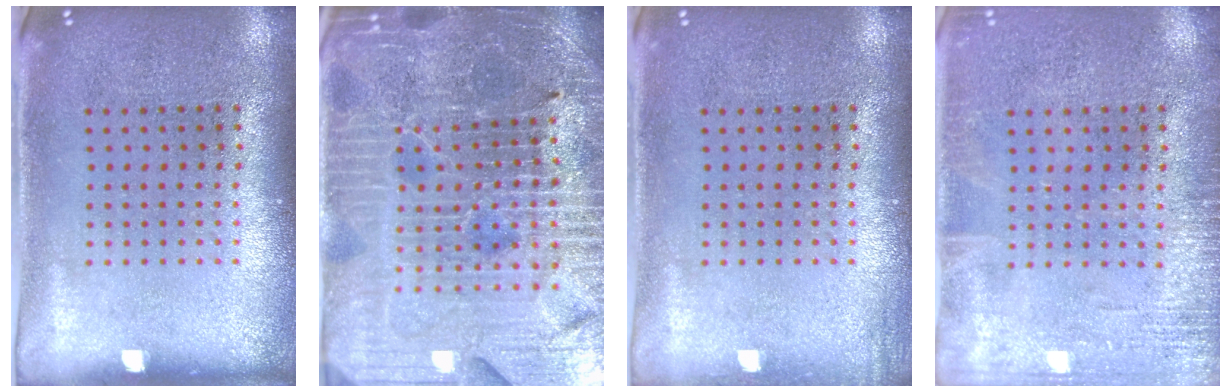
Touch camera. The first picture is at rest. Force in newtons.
{"total": 5.7, "press": 5.3, "slide": 2.1}
{"total": 0.8, "press": 0.7, "slide": 0.1}
{"total": 2.2, "press": 2.2, "slide": 0.3}